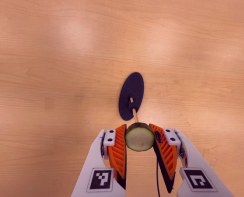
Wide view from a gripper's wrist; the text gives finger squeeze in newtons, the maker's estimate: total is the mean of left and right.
{"total": 9.6, "left": 8.8, "right": 10.4}